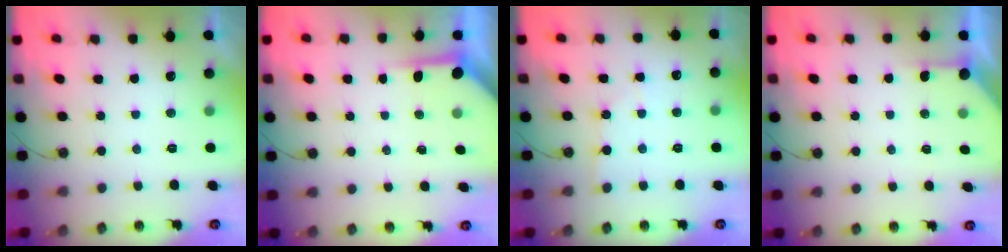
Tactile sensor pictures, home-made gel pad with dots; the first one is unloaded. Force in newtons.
{"total": 3.9, "press": 3.9, "slide": 0.3}
{"total": 2.7, "press": 2.7, "slide": 0.3}
{"total": 1.9, "press": 1.9, "slide": 0.3}